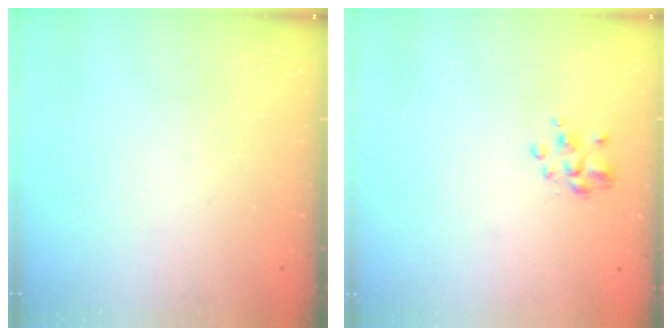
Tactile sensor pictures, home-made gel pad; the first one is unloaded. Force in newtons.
{"total": 2.6, "press": 2.5, "slide": 0.8}